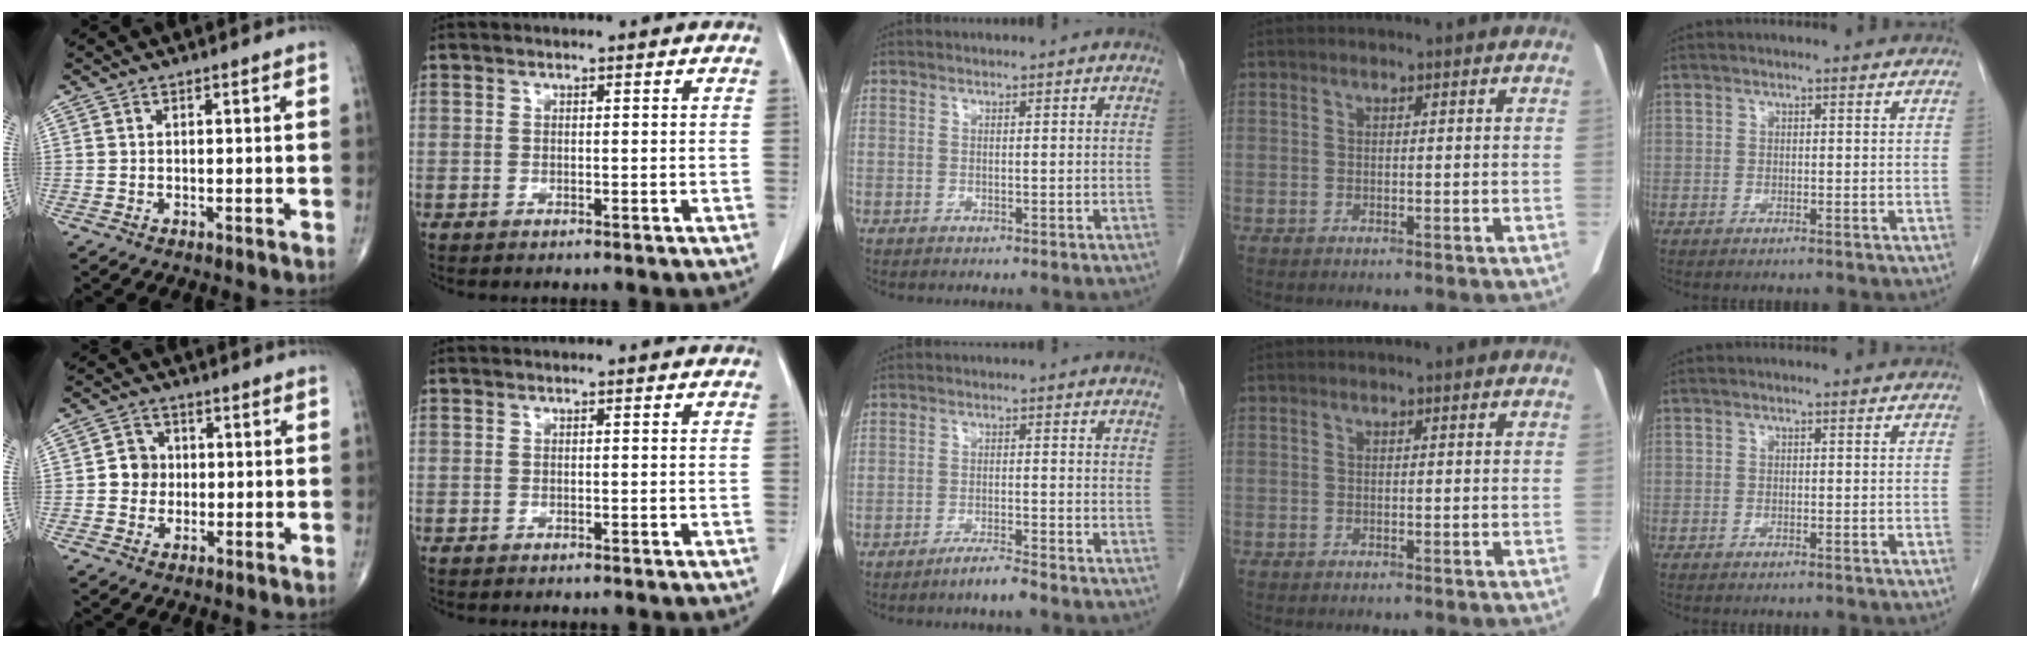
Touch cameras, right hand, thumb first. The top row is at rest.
{"thumb": {"total": 4.6, "force": [-0.1, 4.2, 1.7], "torque": [-0.004, 0.008, -0.008]}, "middle": {"total": 3.8, "force": [-3.1, 0.0, 2.1], "torque": [-0.037, -0.004, -0.058]}}